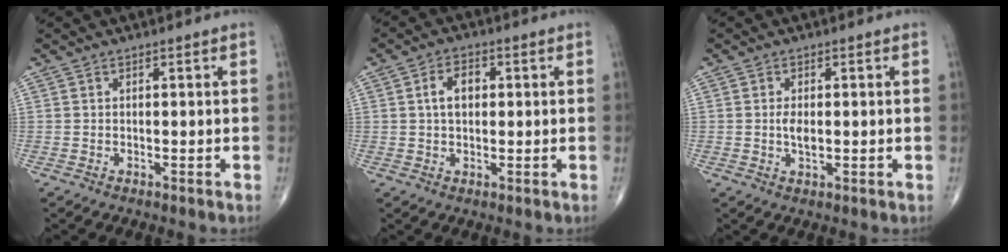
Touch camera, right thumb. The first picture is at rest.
{"total": 5.1, "force": [0.9, 3.4, 3.8], "torque": [-0.060, 0.010, 0.012]}
{"total": 2.8, "force": [0.0, 1.3, 2.5], "torque": [-0.047, -0.004, -0.002]}